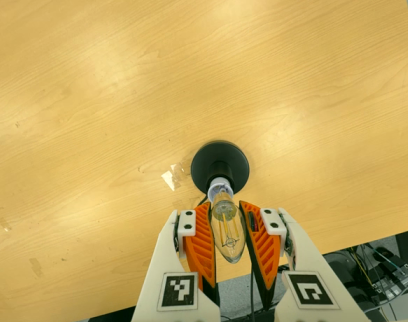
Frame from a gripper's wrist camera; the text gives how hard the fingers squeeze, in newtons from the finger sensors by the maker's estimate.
{"total": 22.3, "left": 24.4, "right": 20.3}